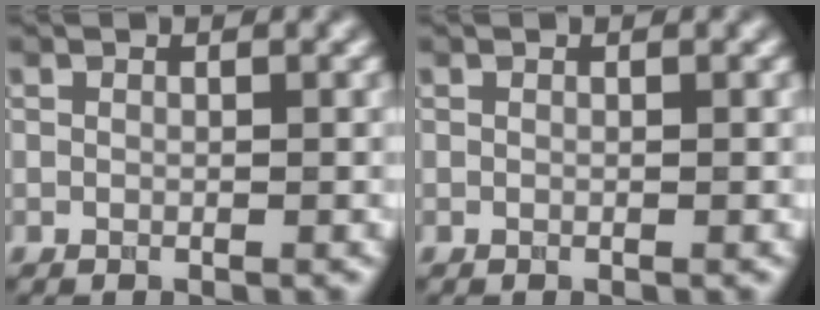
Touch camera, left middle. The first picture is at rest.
{"total": 0.0}